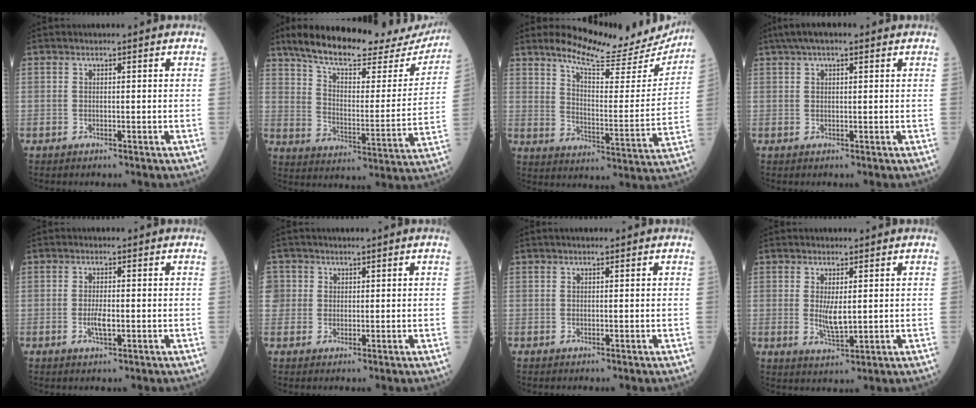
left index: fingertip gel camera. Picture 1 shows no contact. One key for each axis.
{"total": 24.7, "fx": 21.6, "fy": 5.5, "fz": 10.6, "tx": -0.159, "ty": -0.021, "tz": 0.288}
{"total": 18.5, "fx": 17.3, "fy": 2.8, "fz": 6.2, "tx": -0.085, "ty": -0.058, "tz": 0.221}
{"total": 5.4, "fx": 3.6, "fy": 1.4, "fz": 3.8, "tx": -0.064, "ty": 0.038, "tz": 0.056}
{"total": 2.2, "fx": -0.7, "fy": 0.6, "fz": 2.0, "tx": -0.041, "ty": 0.000, "tz": -0.012}
{"total": 3.2, "fx": 0.9, "fy": 3.0, "fz": 0.3, "tx": 0.006, "ty": 0.010, "tz": 0.017}
{"total": 0.8, "fx": 0.6, "fy": 0.1, "fz": 0.5, "tx": -0.005, "ty": 0.008, "tz": 0.007}
{"total": 3.3, "fx": 0.4, "fy": 1.0, "fz": 3.2, "tx": -0.058, "ty": -0.008, "tz": 0.013}